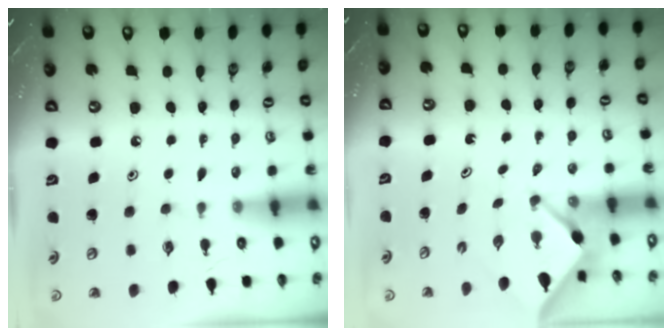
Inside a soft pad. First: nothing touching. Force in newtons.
{"total": 3.2, "press": 3.2, "slide": 0.4}